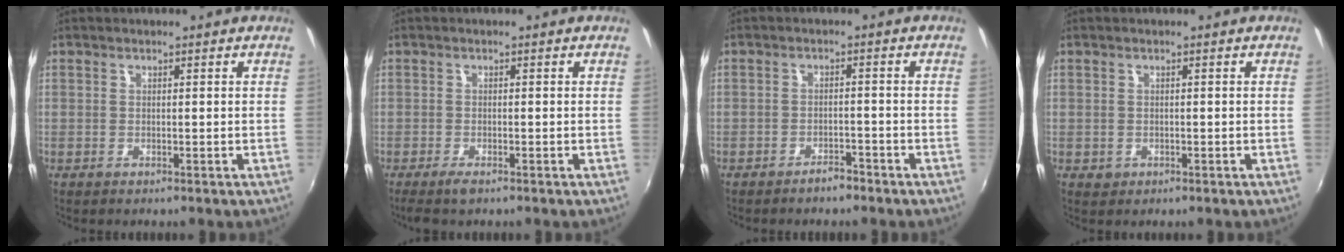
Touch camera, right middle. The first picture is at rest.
{"total": 2.3, "force": [-1.7, 0.6, 1.4], "torque": [-0.033, -0.008, -0.034]}
{"total": 2.5, "force": [-2.3, 0.7, 0.9], "torque": [-0.023, 0.003, -0.030]}
{"total": 1.0, "force": [-0.3, 0.9, 0.4], "torque": [-0.006, -0.002, -0.002]}